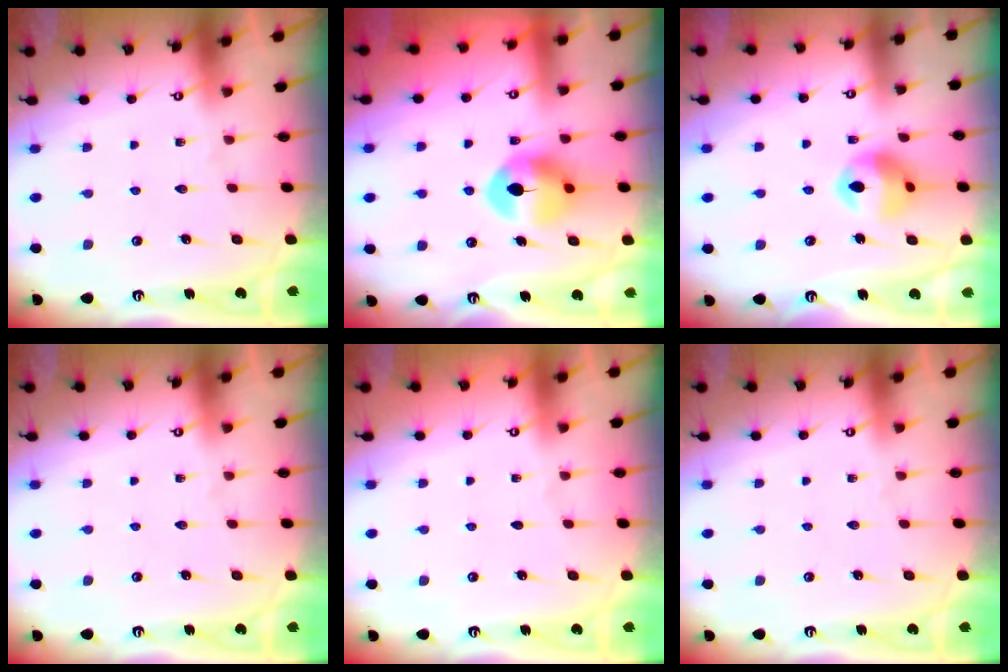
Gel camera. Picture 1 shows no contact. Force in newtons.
{"total": 11.3, "press": 11.3, "slide": 0.5}
{"total": 11.8, "press": 11.7, "slide": 1.0}
{"total": 0.0}
{"total": 0.0}
{"total": 0.0}